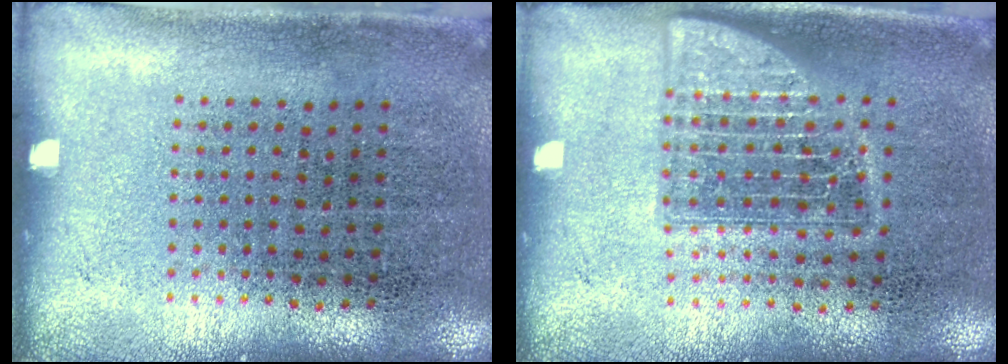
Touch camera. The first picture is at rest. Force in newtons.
{"total": 1.8, "press": 1.7, "slide": 0.3}